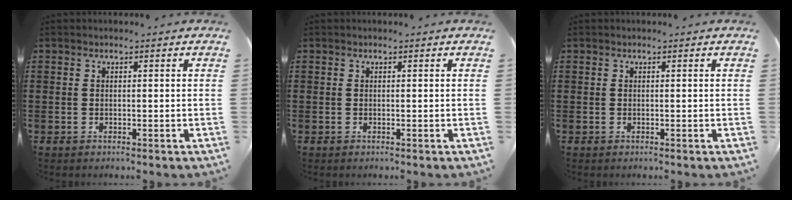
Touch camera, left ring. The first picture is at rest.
{"total": 0.0}
{"total": 0.0}